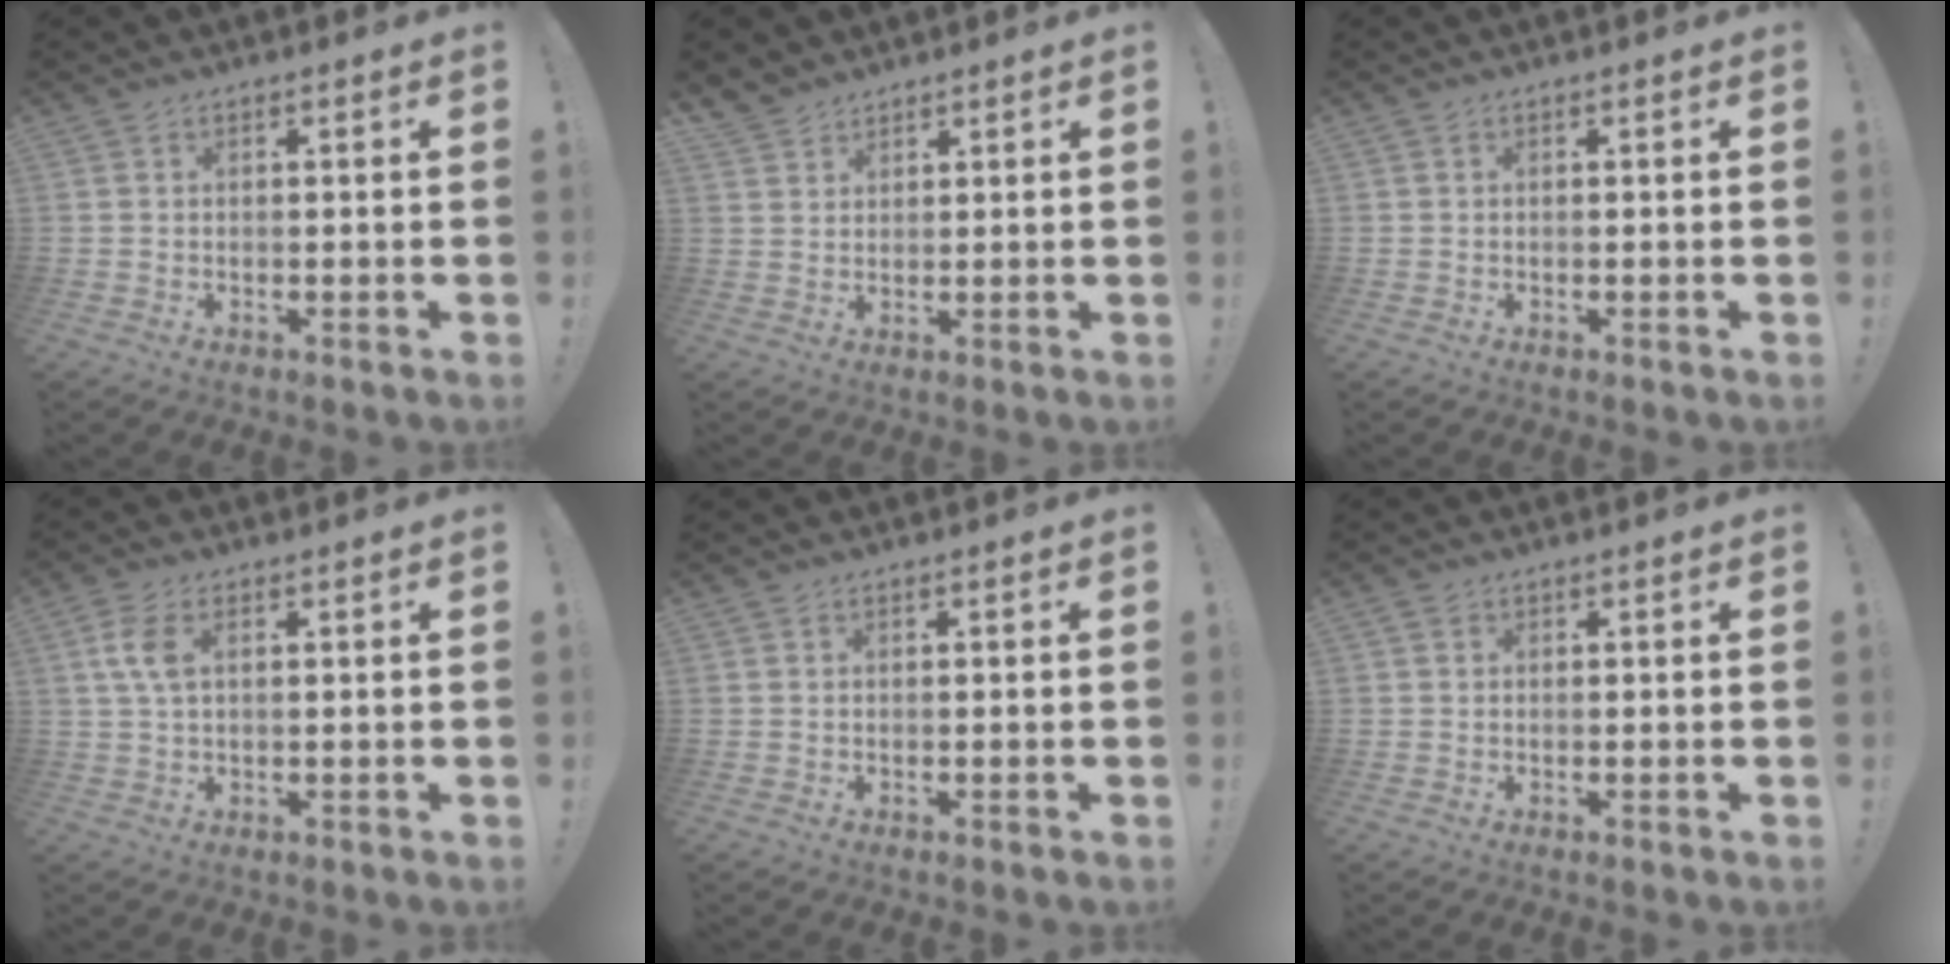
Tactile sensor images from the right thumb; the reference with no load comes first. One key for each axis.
{"total": 3.8, "fx": 3.3, "fy": 1.6, "fz": 0.4, "tx": -0.012, "ty": -0.021, "tz": 0.066}
{"total": 0.0}
{"total": 5.7, "fx": 1.5, "fy": 3.2, "fz": 4.5, "tx": -0.099, "ty": 0.001, "tz": 0.026}
{"total": 0.0}
{"total": 0.7, "fx": 0.3, "fy": 0.6, "fz": 0.0, "tx": -0.003, "ty": 0.003, "tz": 0.007}